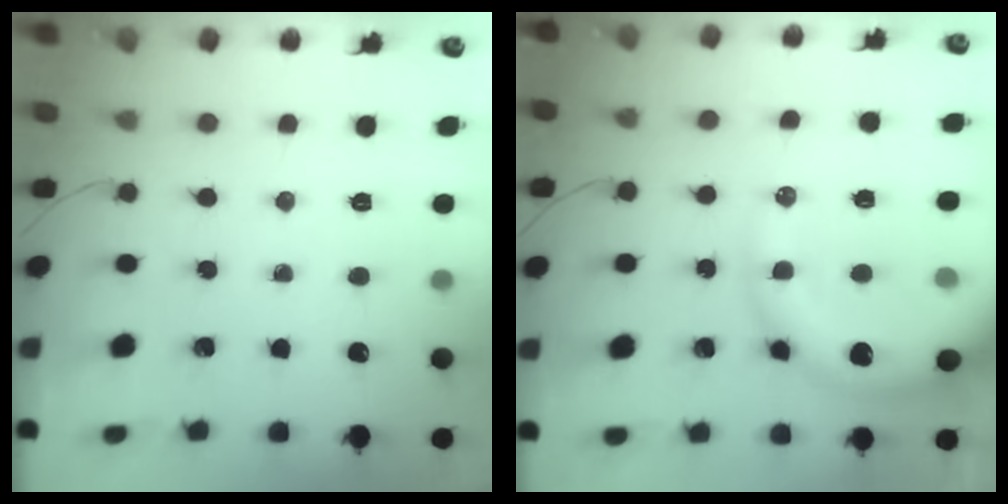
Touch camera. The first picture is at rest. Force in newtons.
{"total": 17.7, "press": 17.3, "slide": 3.9}